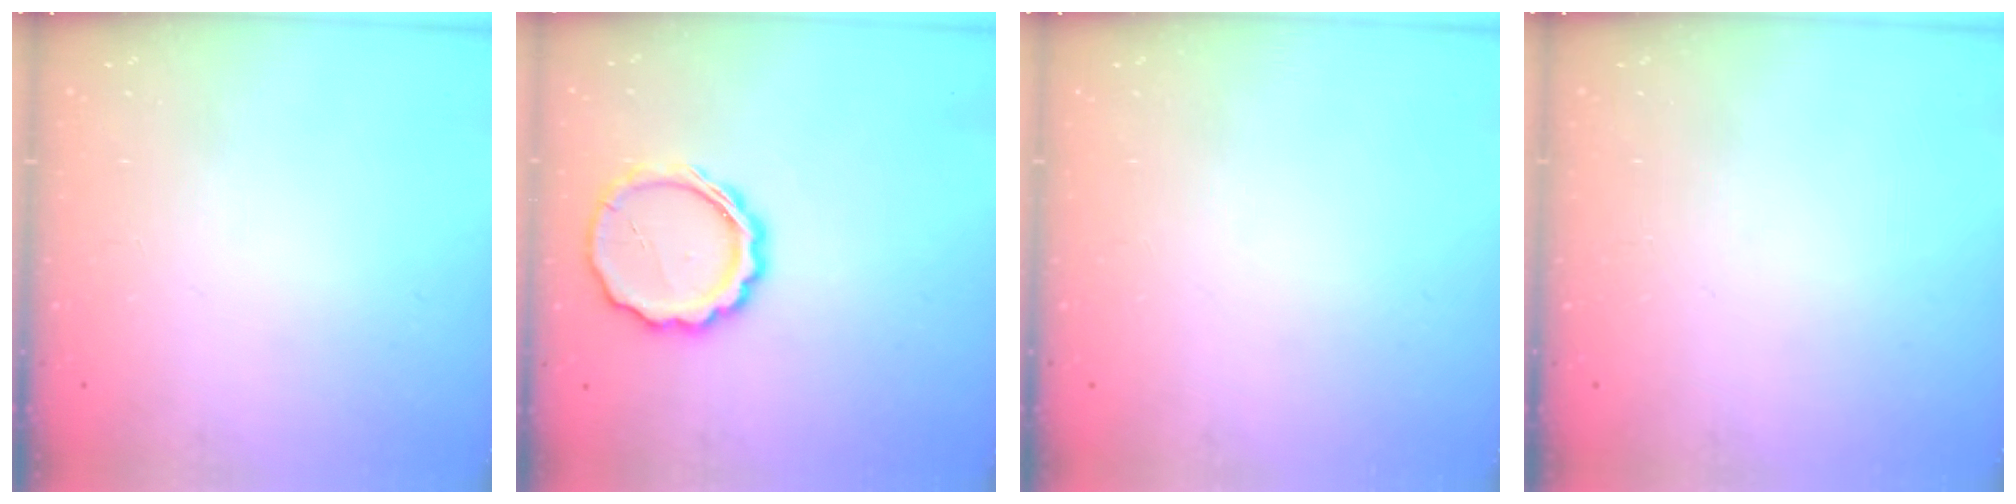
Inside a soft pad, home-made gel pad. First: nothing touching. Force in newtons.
{"total": 12.2, "press": 11.9, "slide": 2.5}
{"total": 0.0}
{"total": 0.0}